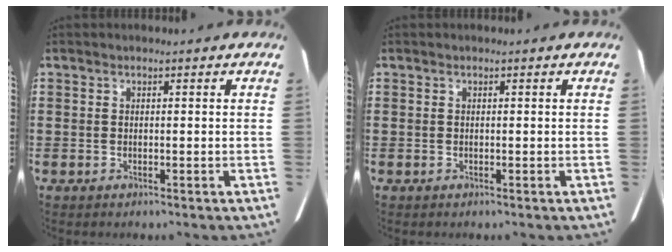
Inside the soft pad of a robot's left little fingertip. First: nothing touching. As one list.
[{"total": 0.0}]